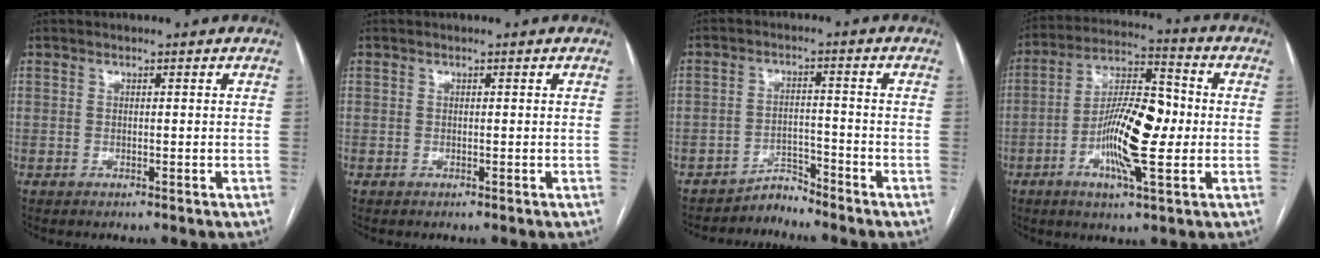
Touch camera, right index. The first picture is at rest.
{"total": 0.0}
{"total": 3.2, "force": [-3.0, 0.4, -0.9], "torque": [0.025, 0.002, -0.050]}
{"total": 13.7, "force": [-2.2, 3.3, 13.1], "torque": [-0.239, 0.011, -0.039]}